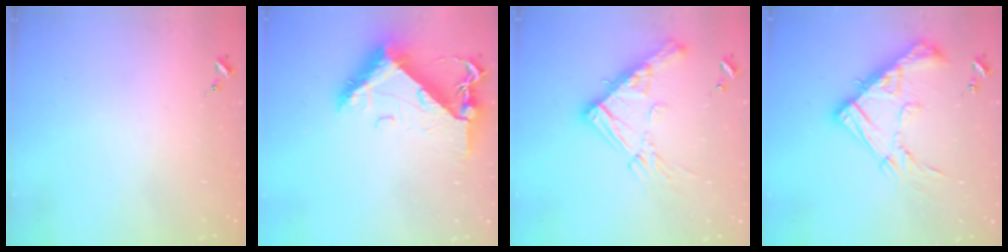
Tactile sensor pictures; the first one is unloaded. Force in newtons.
{"total": 11.3, "press": 11.3, "slide": 1.2}
{"total": 16.4, "press": 16.4, "slide": 1.8}
{"total": 19.5, "press": 19.4, "slide": 1.8}